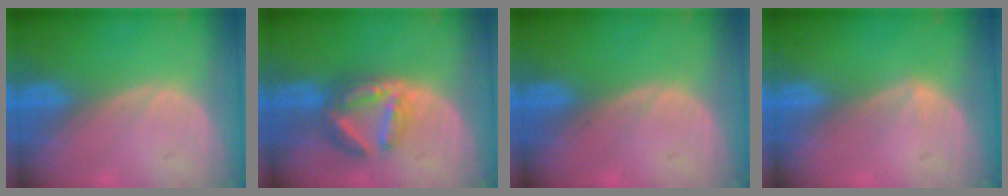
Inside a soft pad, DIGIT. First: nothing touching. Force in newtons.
{"total": 6.9, "press": 6.0, "slide": 3.3}
{"total": 0.5, "press": 0.1, "slide": 0.5}
{"total": 0.6, "press": 0.4, "slide": 0.5}